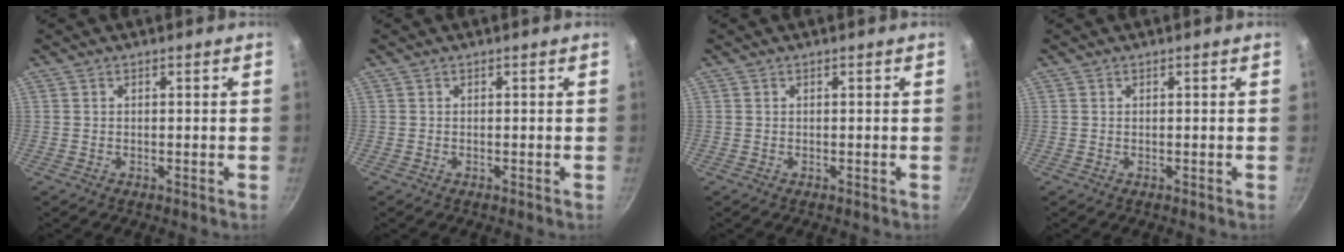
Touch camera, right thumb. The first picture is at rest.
{"total": 0.0}
{"total": 0.0}
{"total": 0.0}